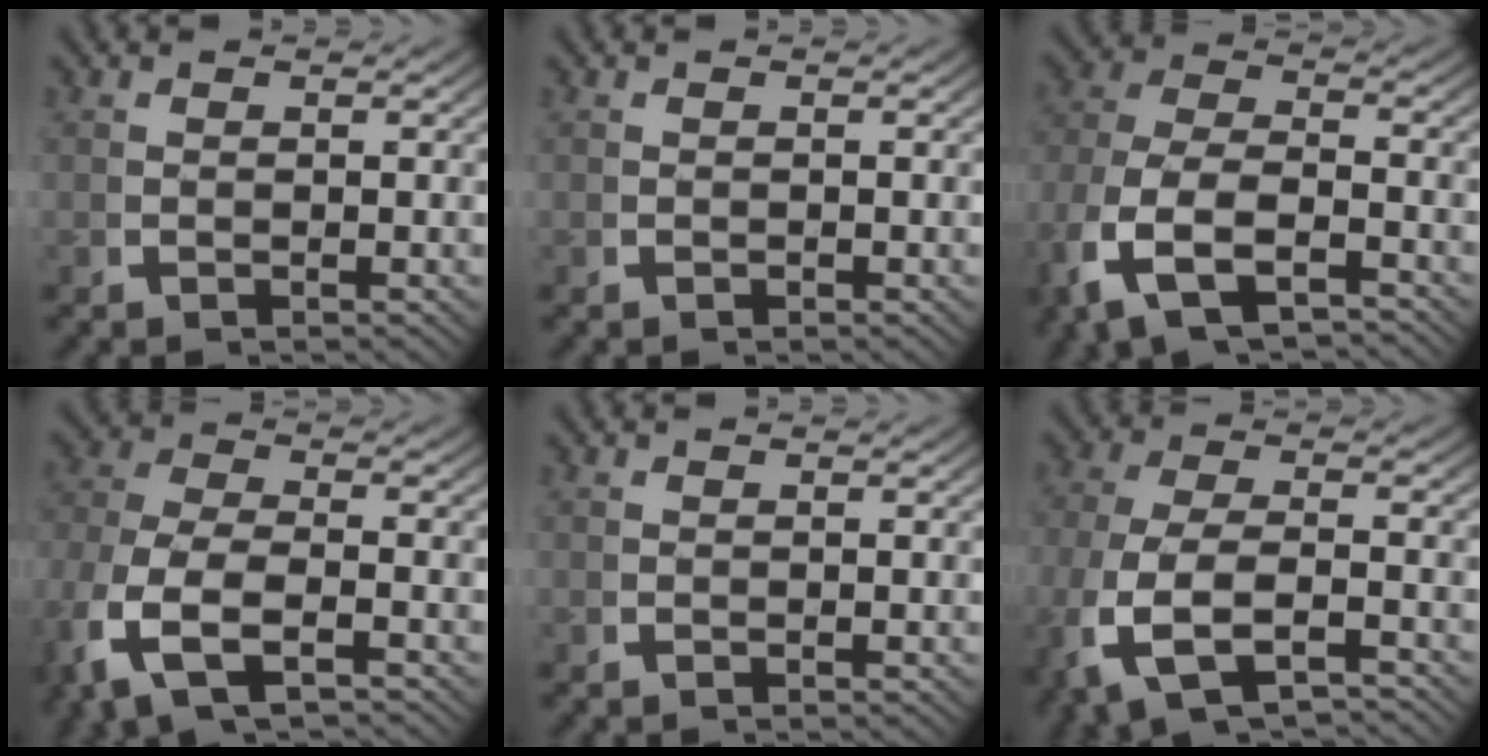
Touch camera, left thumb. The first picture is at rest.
{"total": 0.0}
{"total": 8.4, "force": [-2.1, 5.5, 6.1], "torque": [-0.155, -0.033, -0.023]}
{"total": 7.8, "force": [-1.7, 4.8, 5.9], "torque": [-0.153, -0.026, -0.017]}
{"total": 0.0}
{"total": 8.3, "force": [-2.3, 4.7, 6.4], "torque": [-0.169, -0.025, -0.025]}